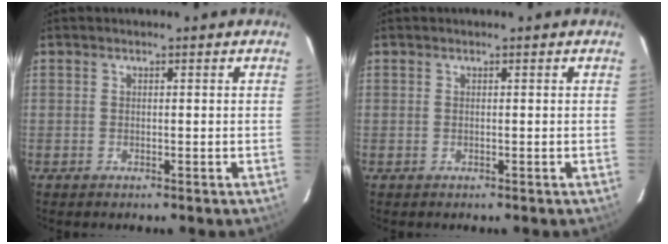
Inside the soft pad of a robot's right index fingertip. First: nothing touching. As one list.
[{"total": 0.0}]